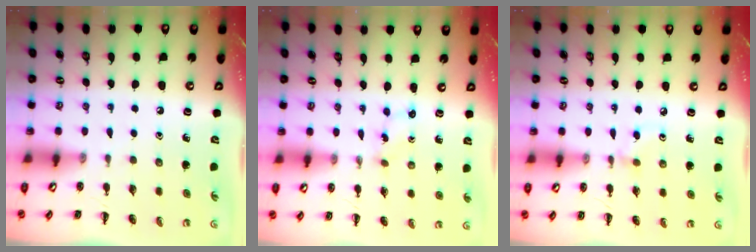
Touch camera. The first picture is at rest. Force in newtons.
{"total": 1.0, "press": 0.9, "slide": 0.4}
{"total": 2.7, "press": 2.5, "slide": 1.0}